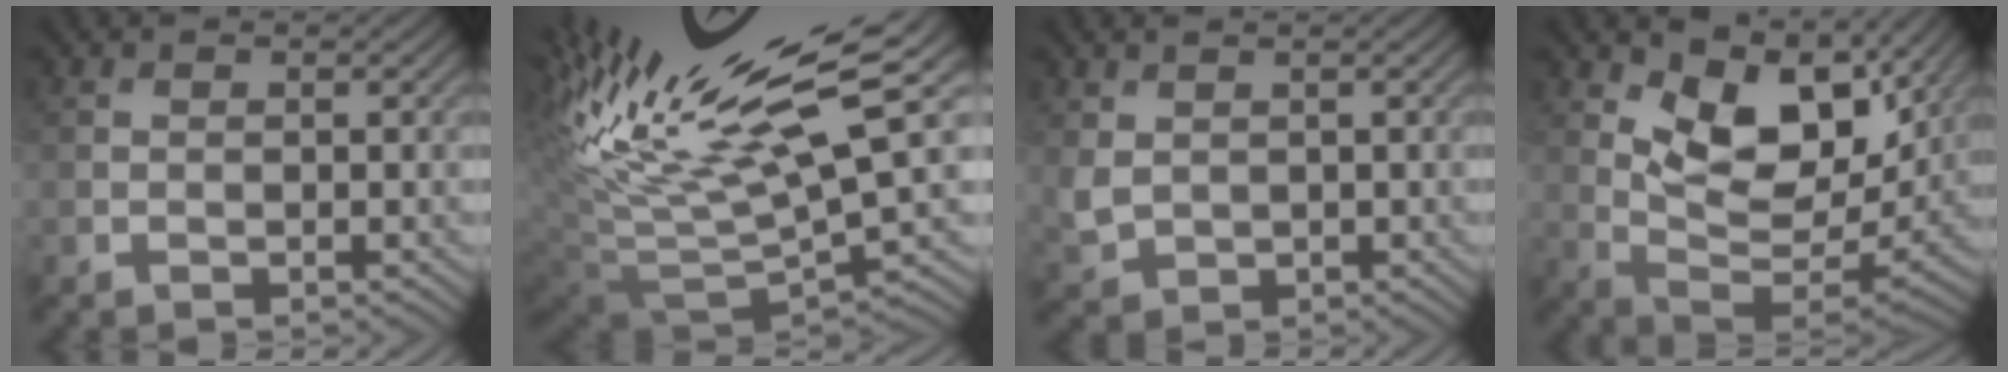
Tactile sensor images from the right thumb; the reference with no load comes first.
{"total": 17.3, "force": [7.7, 5.5, 14.5], "torque": [-0.309, 0.016, 0.150]}
{"total": 2.5, "force": [0.7, 1.9, 1.5], "torque": [-0.048, -0.005, 0.019]}
{"total": 11.8, "force": [5.3, 5.9, 8.8], "torque": [-0.167, -0.011, 0.099]}